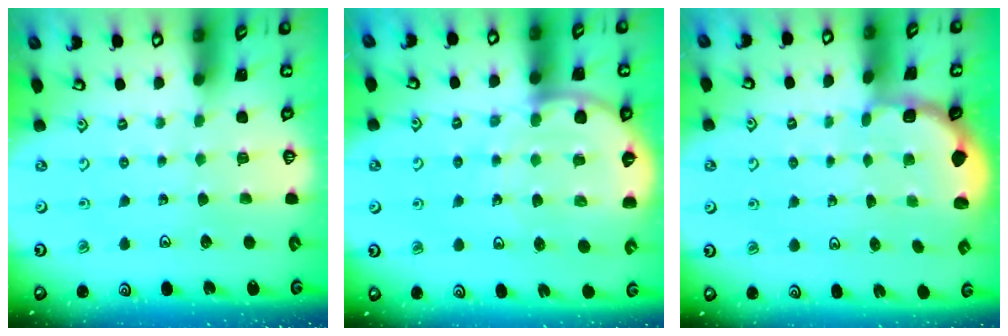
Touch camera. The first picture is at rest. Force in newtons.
{"total": 8.8, "press": 8.5, "slide": 2.2}
{"total": 2.0, "press": 1.8, "slide": 0.8}